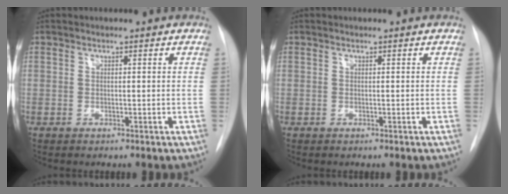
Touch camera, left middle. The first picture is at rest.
{"total": 0.0}